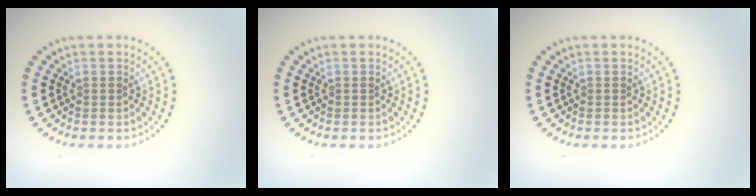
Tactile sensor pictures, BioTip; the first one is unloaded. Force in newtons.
{"total": 0.0}
{"total": 0.0}